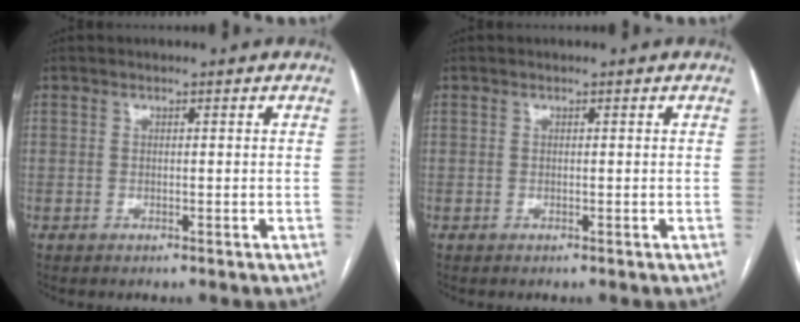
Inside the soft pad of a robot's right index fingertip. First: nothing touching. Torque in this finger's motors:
{"motor_torque": [0.00, 0.00, 0.00, 0.00]}